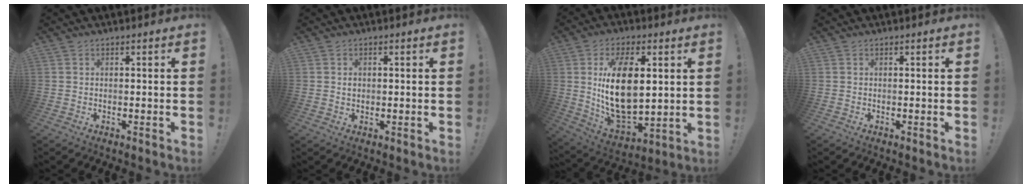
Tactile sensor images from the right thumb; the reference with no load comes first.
{"total": 0.7, "force": [0.1, 0.7, 0.3], "torque": [-0.004, 0.002, 0.002]}
{"total": 19.5, "force": [3.9, 11.0, 15.5], "torque": [-0.295, -0.023, 0.069]}
{"total": 0.0}